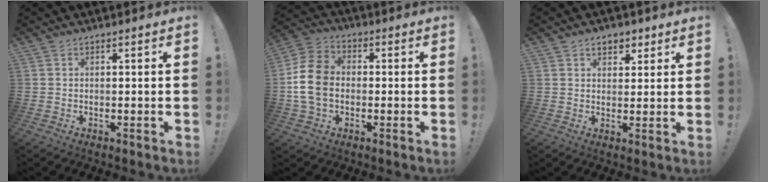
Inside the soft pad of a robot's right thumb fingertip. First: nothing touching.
{"total": 13.6, "force": [-1.1, 10.1, 9.0], "torque": [-0.165, 0.019, -0.018]}
{"total": 4.7, "force": [2.5, 3.3, 2.1], "torque": [-0.026, -0.005, 0.044]}